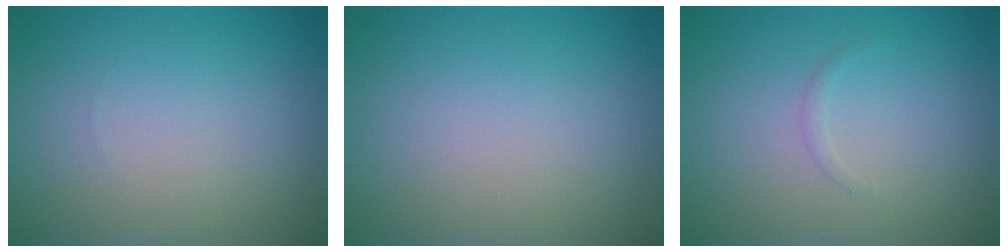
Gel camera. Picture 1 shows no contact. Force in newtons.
{"total": 0.0}
{"total": 0.5, "press": 0.5, "slide": 0.0}